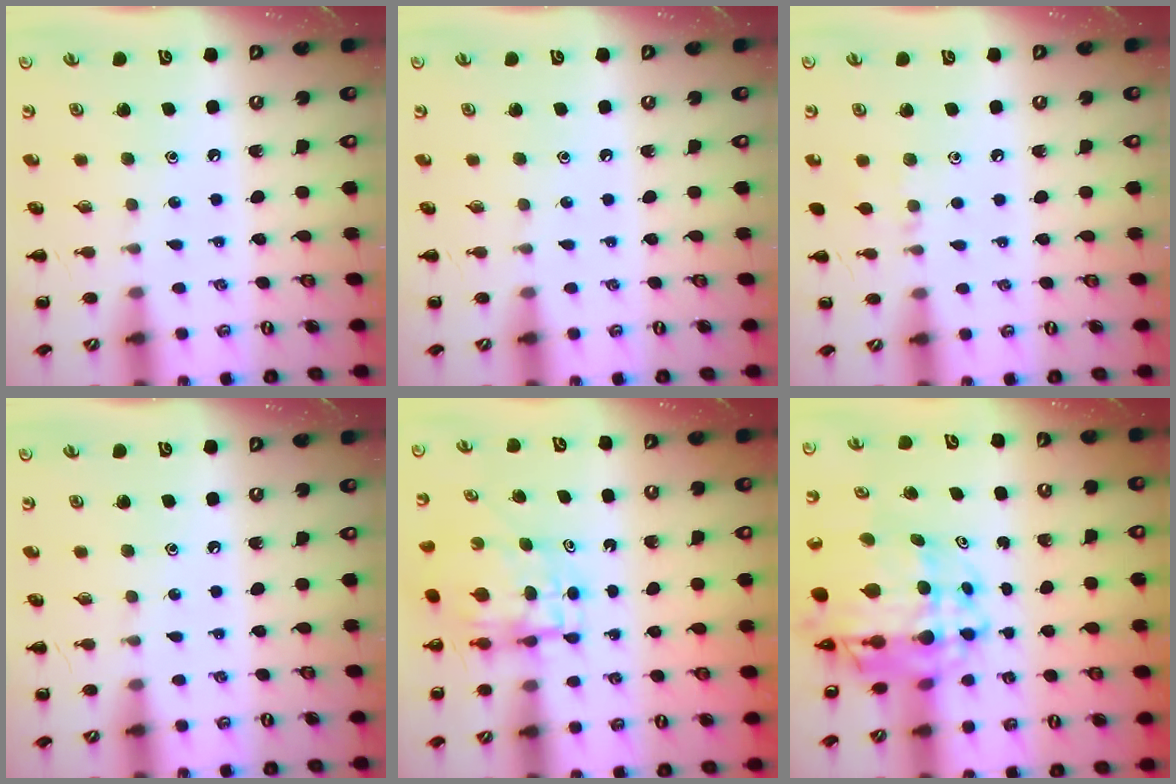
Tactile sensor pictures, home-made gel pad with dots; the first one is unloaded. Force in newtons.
{"total": 0.0}
{"total": 3.9, "press": 3.6, "slide": 1.5}
{"total": 0.0}
{"total": 4.8, "press": 4.8, "slide": 0.5}
{"total": 11.8, "press": 11.1, "slide": 3.8}